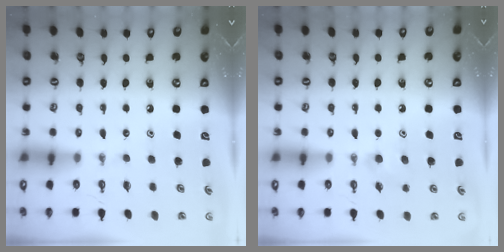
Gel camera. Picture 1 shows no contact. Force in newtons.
{"total": 4.8, "press": 4.2, "slide": 2.3}